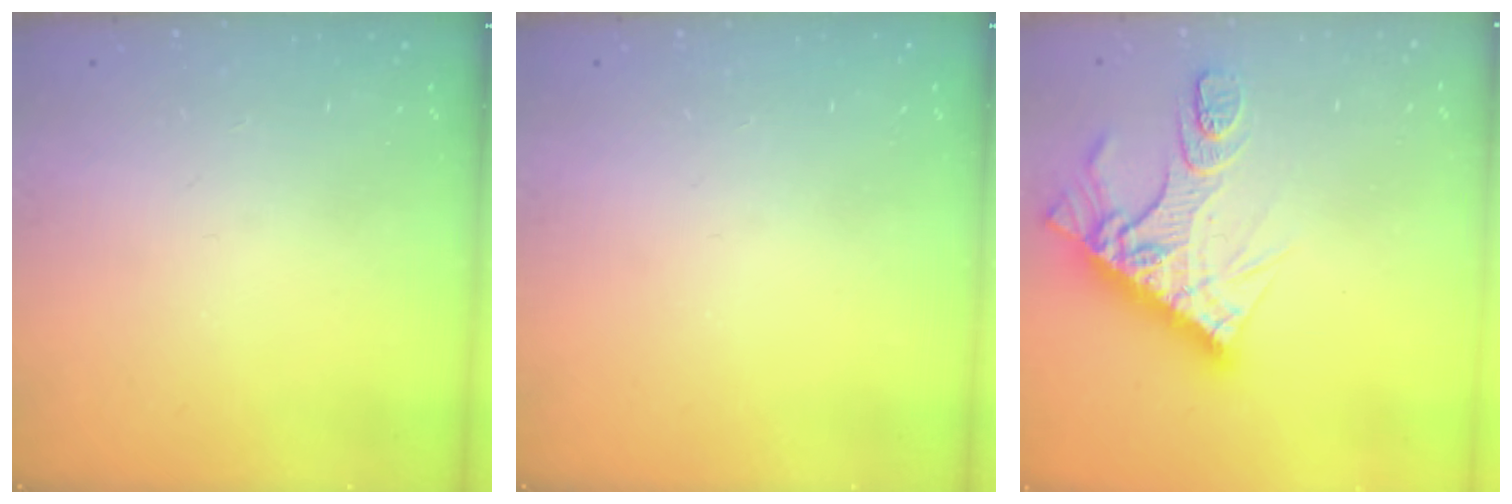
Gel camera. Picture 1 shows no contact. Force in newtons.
{"total": 0.0}
{"total": 14.5, "press": 14.4, "slide": 1.2}